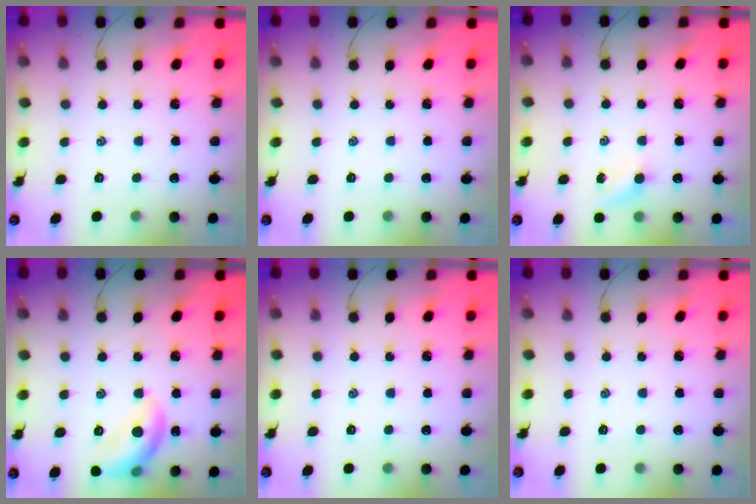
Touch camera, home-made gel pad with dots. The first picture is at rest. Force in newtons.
{"total": 0.0}
{"total": 3.9, "press": 3.7, "slide": 1.4}
{"total": 12.5, "press": 12.4, "slide": 1.1}
{"total": 0.0}
{"total": 0.0}